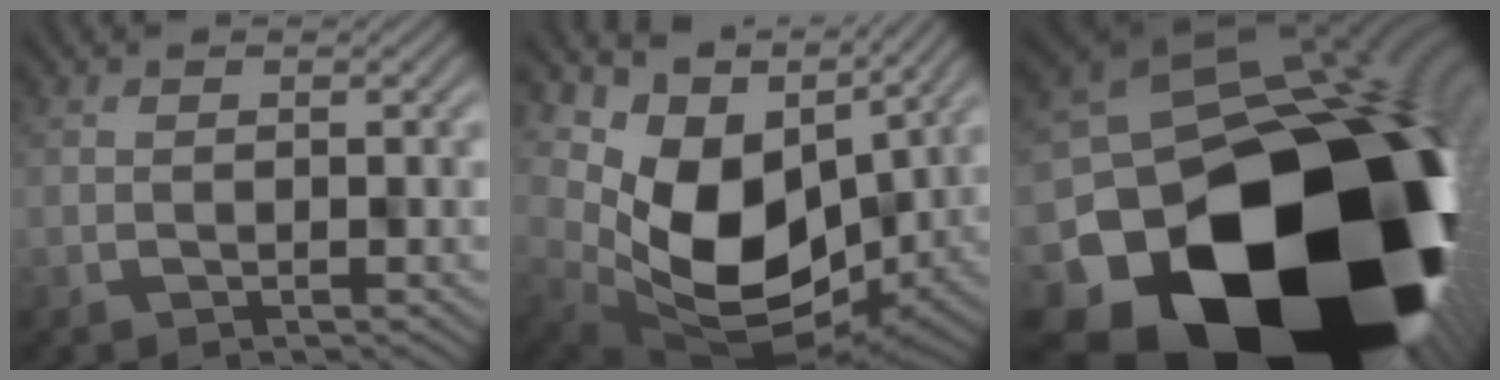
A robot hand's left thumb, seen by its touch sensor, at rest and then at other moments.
{"total": 11.5, "force": [3.8, 7.7, 7.6], "torque": [-0.159, -0.041, 0.078]}
{"total": 22.9, "force": [-9.2, 16.4, 13.1], "torque": [-0.211, -0.103, -0.106]}